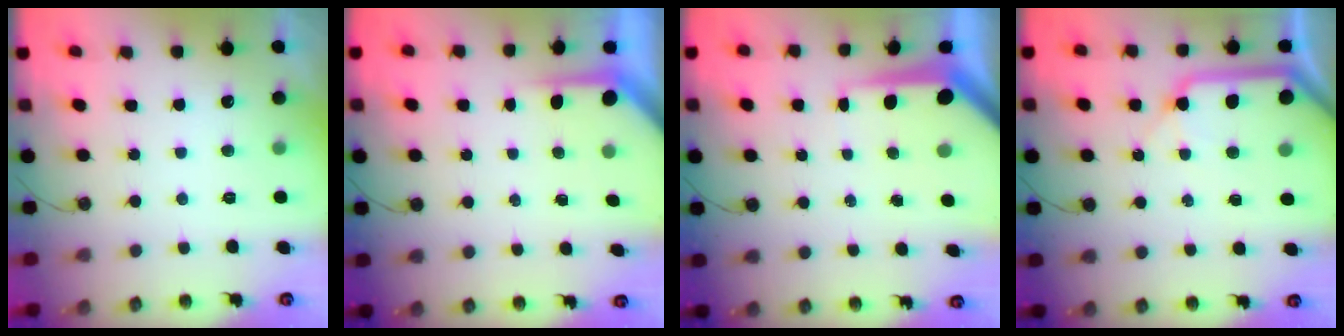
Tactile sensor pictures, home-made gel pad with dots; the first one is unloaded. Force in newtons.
{"total": 3.5, "press": 3.5, "slide": 0.4}
{"total": 7.8, "press": 7.8, "slide": 0.5}
{"total": 12.8, "press": 12.8, "slide": 1.4}